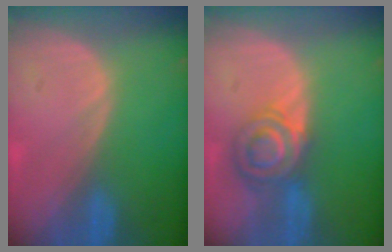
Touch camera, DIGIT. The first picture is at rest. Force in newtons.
{"total": 7.2, "press": 6.0, "slide": 3.9}